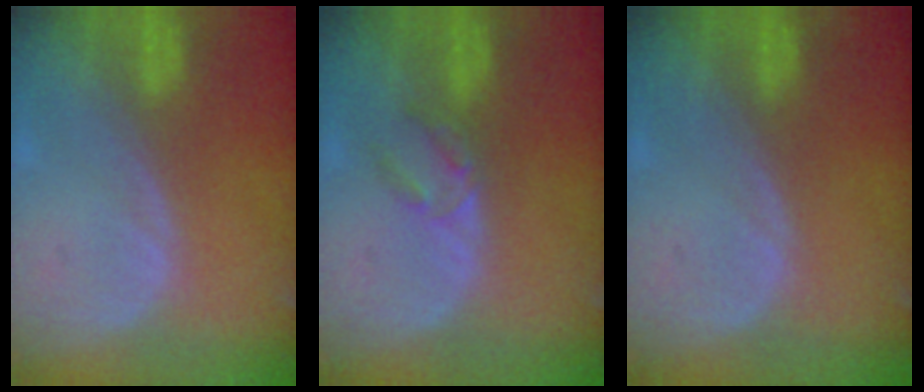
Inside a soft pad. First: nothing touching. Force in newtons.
{"total": 2.9, "press": 2.7, "slide": 1.0}
{"total": 0.0}